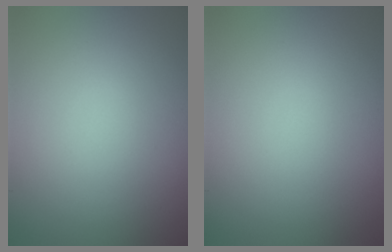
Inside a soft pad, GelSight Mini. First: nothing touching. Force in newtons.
{"total": 0.0}